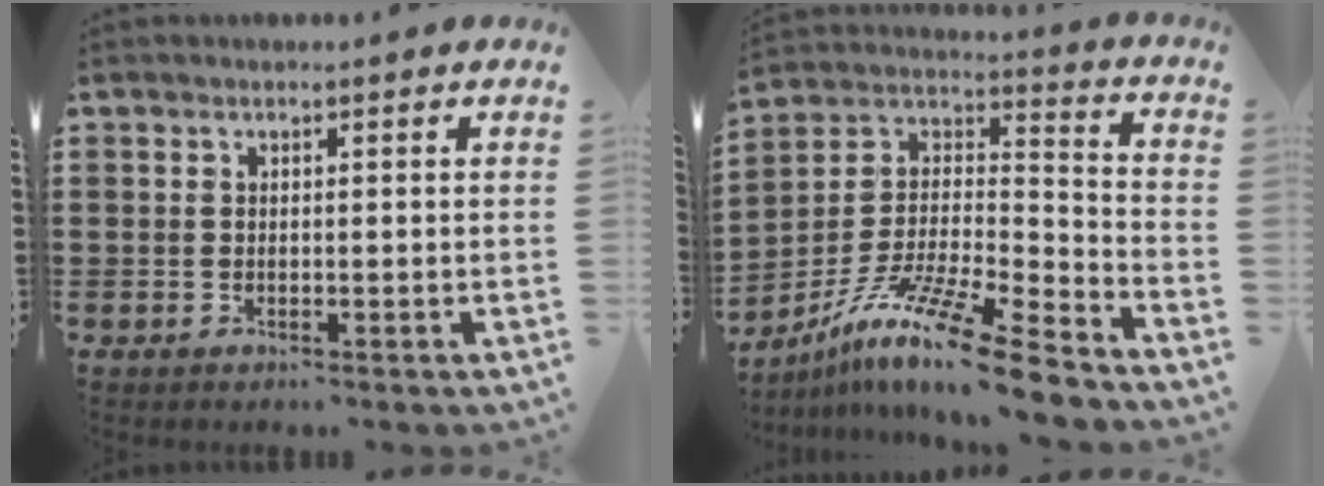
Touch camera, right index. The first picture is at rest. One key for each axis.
{"total": 14.0, "fx": -11.0, "fy": 0.5, "fz": 8.5, "tx": -0.154, "ty": 0.018, "tz": -0.210}